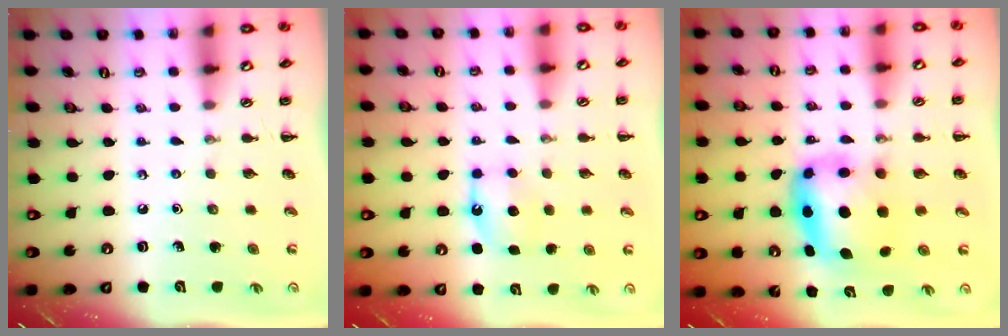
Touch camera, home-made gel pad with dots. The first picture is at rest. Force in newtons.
{"total": 8.3, "press": 8.1, "slide": 1.7}
{"total": 6.0, "press": 5.9, "slide": 1.4}